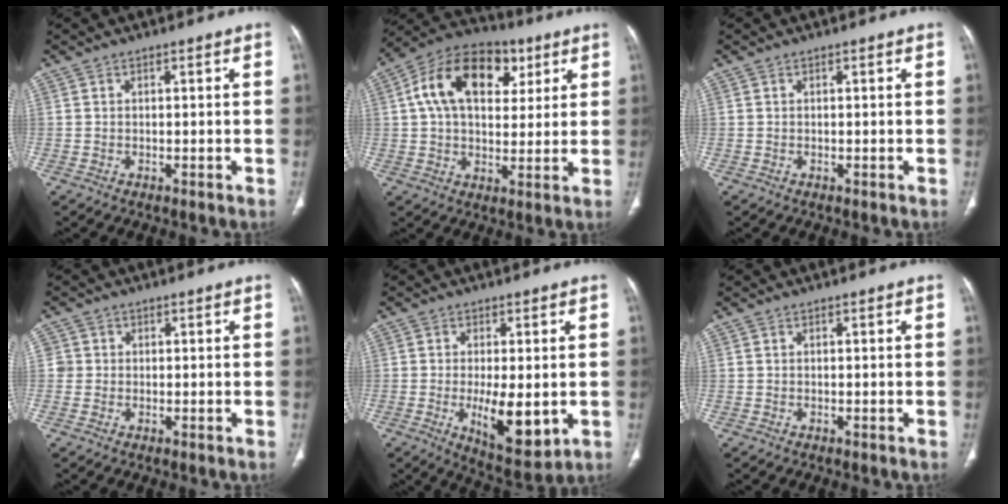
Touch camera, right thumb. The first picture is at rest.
{"total": 18.2, "force": [5.9, 11.7, 12.6], "torque": [-0.188, 0.009, 0.088]}
{"total": 0.0}
{"total": 1.8, "force": [0.1, 1.8, 0.1], "torque": [0.012, 0.006, -0.001]}
{"total": 10.8, "force": [-1.8, 4.3, 9.7], "torque": [-0.141, -0.024, -0.017]}
{"total": 0.0}